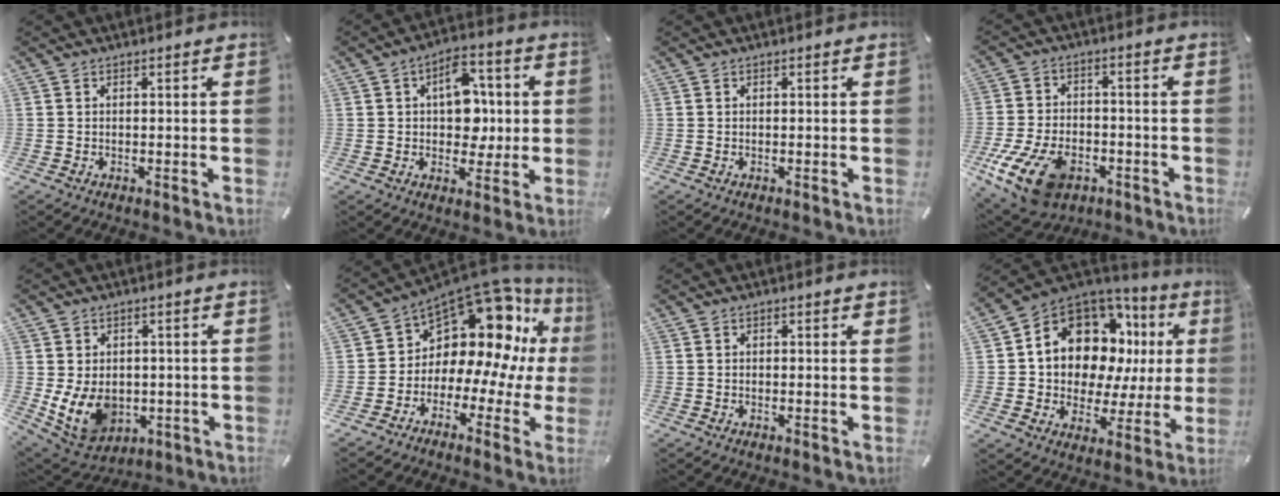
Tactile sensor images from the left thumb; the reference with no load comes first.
{"total": 11.3, "force": [1.3, 8.3, 7.6], "torque": [-0.096, 0.006, 0.022]}
{"total": 0.0}
{"total": 15.7, "force": [-7.3, 9.8, 9.8], "torque": [-0.195, 0.035, -0.122]}
{"total": 10.1, "force": [-0.9, 8.3, 5.8], "torque": [-0.126, -0.003, -0.010]}
{"total": 13.4, "force": [7.1, 8.7, 7.2], "torque": [-0.119, -0.092, 0.123]}
{"total": 0.6, "force": [0.3, 0.4, 0.4], "torque": [0.001, -0.001, 0.003]}
{"total": 15.4, "force": [7.1, 10.8, 8.4], "torque": [-0.147, -0.061, 0.130]}